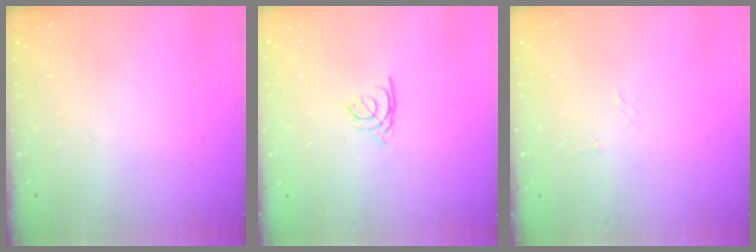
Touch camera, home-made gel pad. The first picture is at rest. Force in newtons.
{"total": 1.4, "press": 1.4, "slide": 0.3}
{"total": 2.7, "press": 2.7, "slide": 0.3}